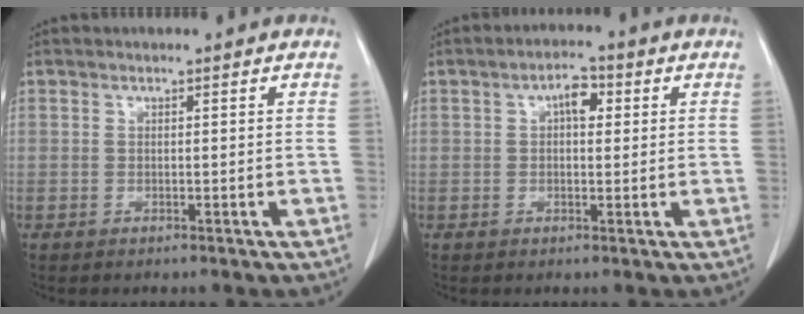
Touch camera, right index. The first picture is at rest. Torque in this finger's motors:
{"motor_torque": [0.62, 0.08, 0.05, 0.05]}